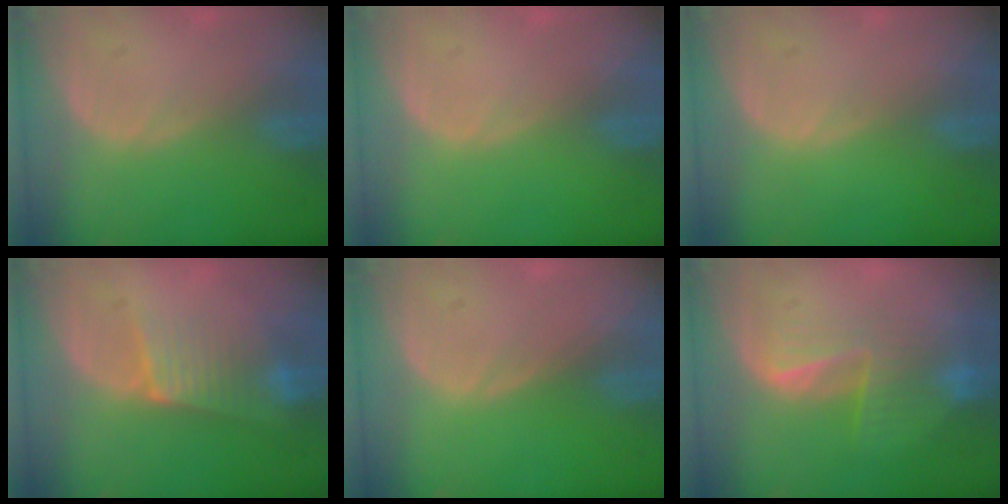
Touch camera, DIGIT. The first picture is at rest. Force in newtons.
{"total": 0.0}
{"total": 0.0}
{"total": 6.4, "press": 5.7, "slide": 3.1}
{"total": 0.0}
{"total": 6.8, "press": 6.4, "slide": 2.3}